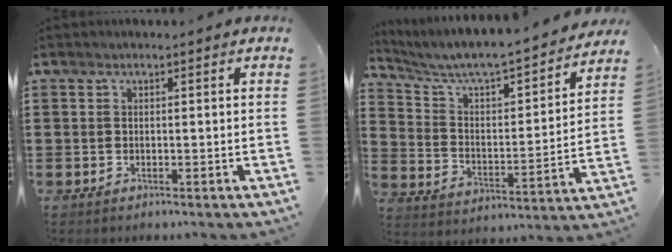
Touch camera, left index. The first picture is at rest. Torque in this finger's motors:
{"motor_torque": [1.09, 1.05, 0.57, 0.20]}